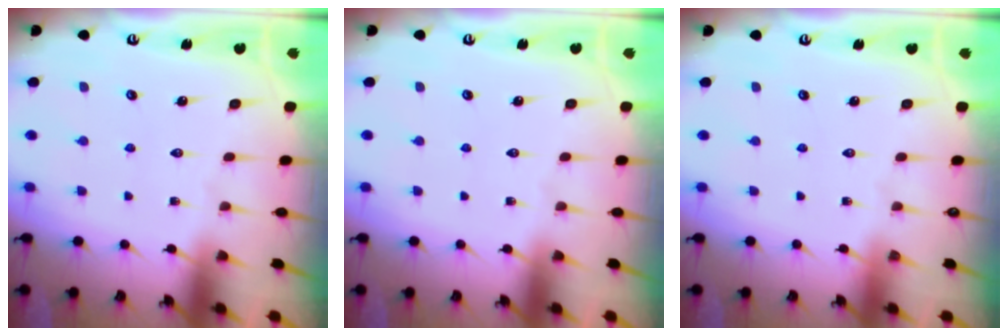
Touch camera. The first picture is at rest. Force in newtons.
{"total": 0.0}
{"total": 0.0}